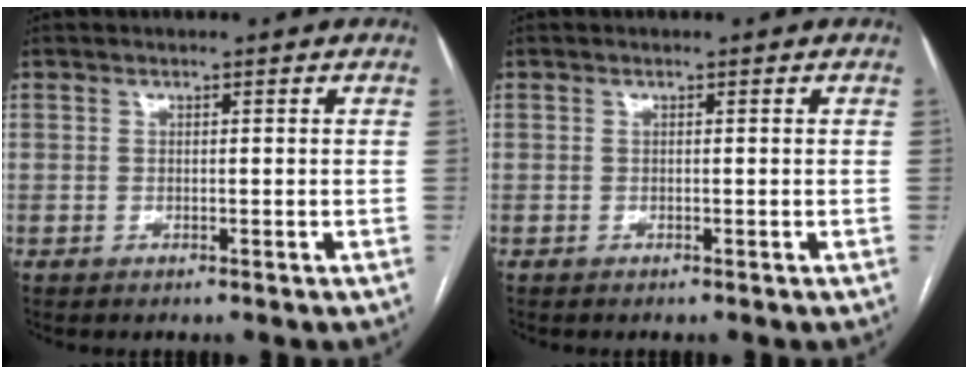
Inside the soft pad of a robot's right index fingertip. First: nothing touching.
{"total": 0.0}